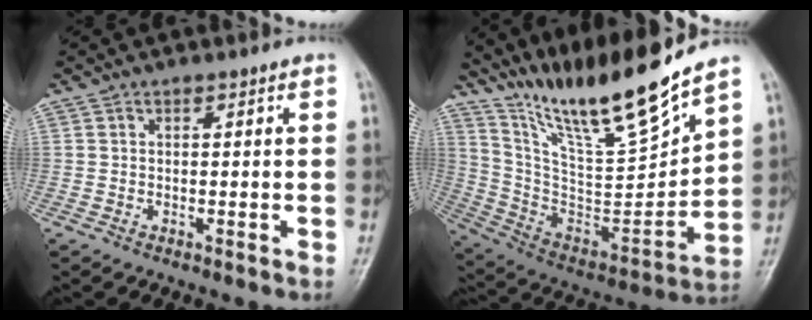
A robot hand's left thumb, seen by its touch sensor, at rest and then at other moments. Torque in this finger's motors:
{"motor_torque": [0.25, -0.42, 1.36, -1.41, 0.21]}